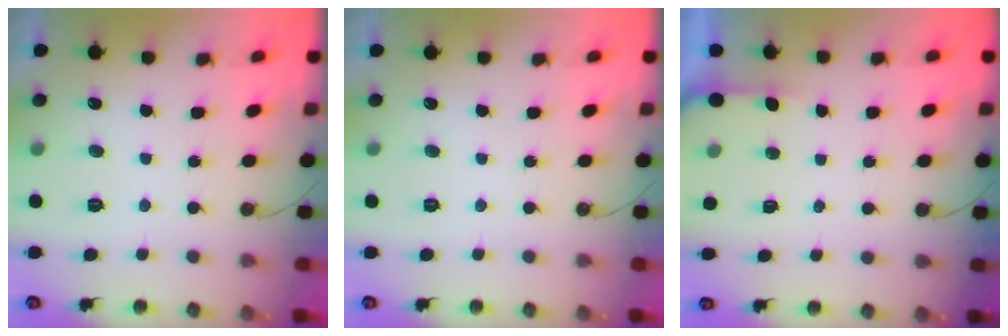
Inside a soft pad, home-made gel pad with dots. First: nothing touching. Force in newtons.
{"total": 0.0}
{"total": 1.2, "press": 1.2, "slide": 0.2}